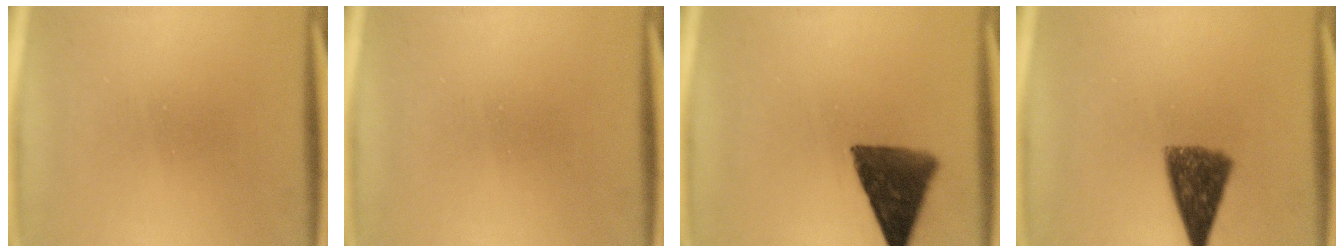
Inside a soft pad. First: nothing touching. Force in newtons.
{"total": 0.0}
{"total": 11.1}
{"total": 8.2}